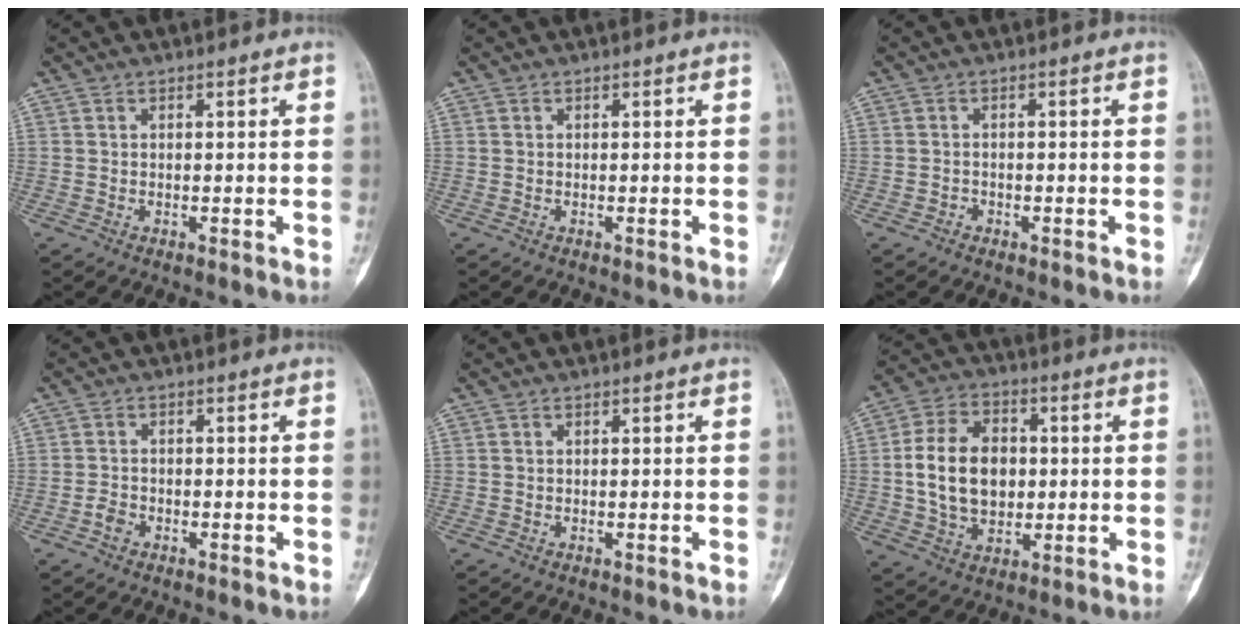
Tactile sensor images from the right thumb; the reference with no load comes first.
{"total": 0.0}
{"total": 0.9, "force": [-0.6, 0.7, 0.1], "torque": [0.005, 0.005, -0.016]}
{"total": 2.0, "force": [-1.1, 1.4, 0.9], "torque": [-0.013, 0.009, -0.024]}
{"total": 0.0}
{"total": 14.8, "force": [0.7, 10.6, 10.3], "torque": [-0.159, 0.010, 0.015]}